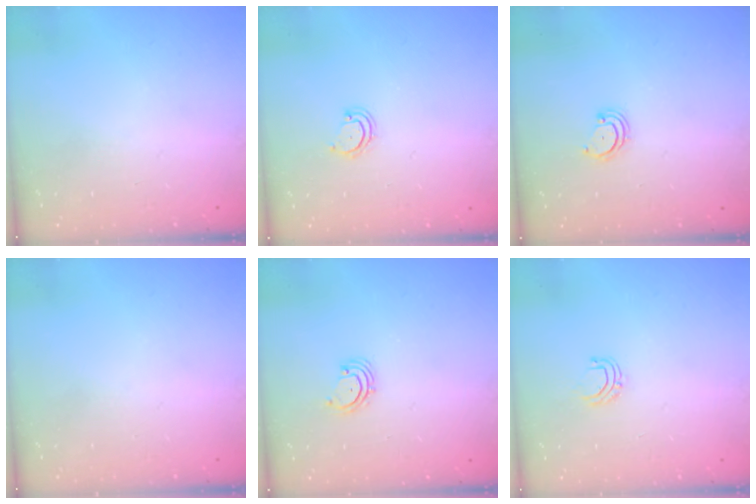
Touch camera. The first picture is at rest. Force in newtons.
{"total": 4.0, "press": 3.9, "slide": 0.4}
{"total": 2.9, "press": 2.9, "slide": 0.3}
{"total": 0.0}
{"total": 2.3, "press": 2.3, "slide": 0.5}
{"total": 4.2, "press": 4.2, "slide": 0.2}